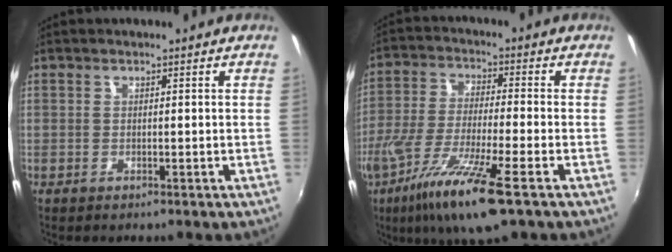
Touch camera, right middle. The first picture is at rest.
{"total": 14.5, "force": [-8.1, 1.5, 11.9], "torque": [-0.245, -0.040, -0.154]}